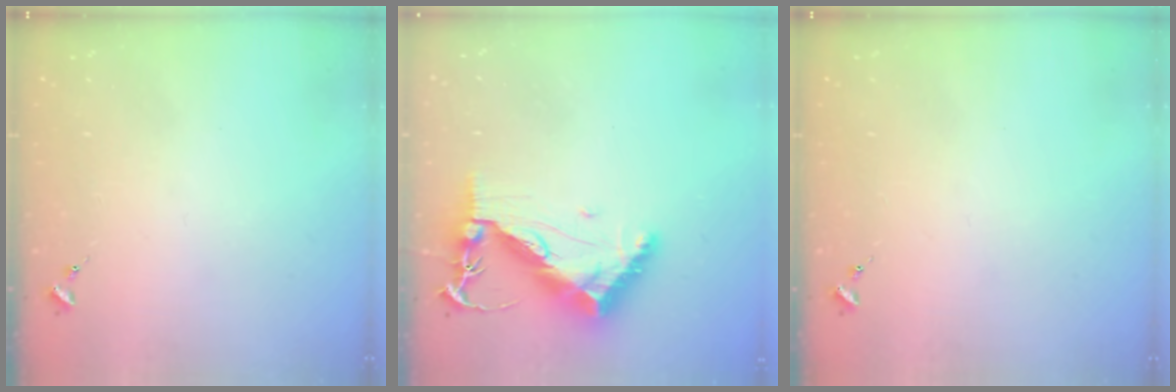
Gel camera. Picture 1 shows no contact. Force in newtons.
{"total": 12.4, "press": 12.3, "slide": 1.4}
{"total": 0.0}